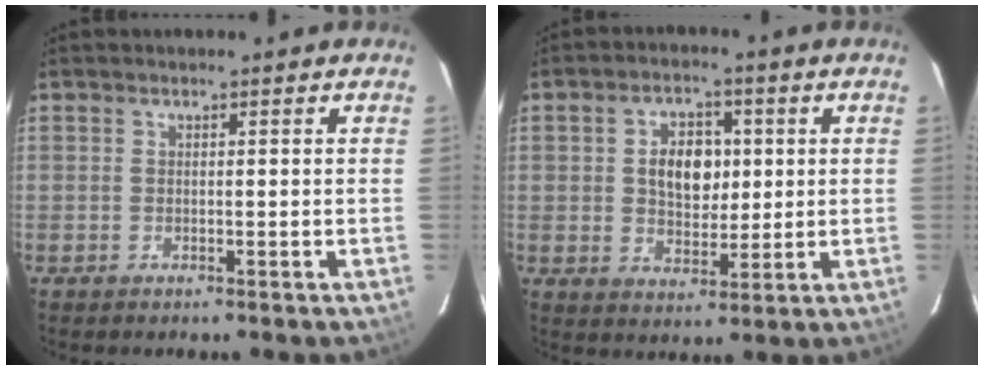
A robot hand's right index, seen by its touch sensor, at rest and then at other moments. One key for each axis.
{"total": 8.1, "fx": 1.2, "fy": 5.5, "fz": 5.8, "tx": -0.103, "ty": 0.015, "tz": 0.026}